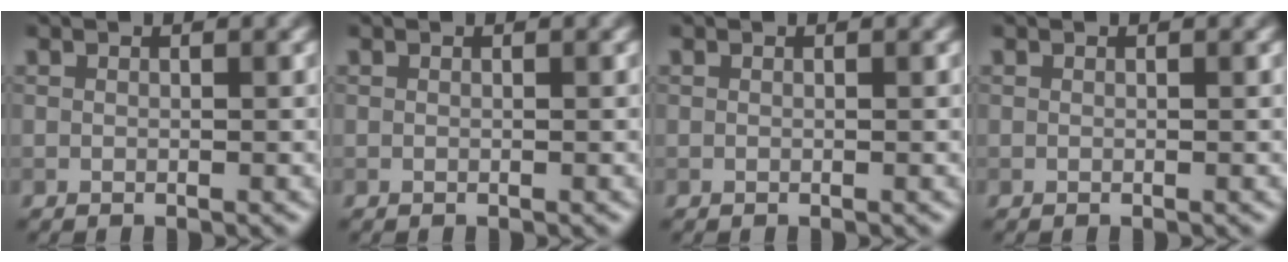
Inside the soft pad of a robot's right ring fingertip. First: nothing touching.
{"total": 0.0}
{"total": 0.0}
{"total": 0.0}